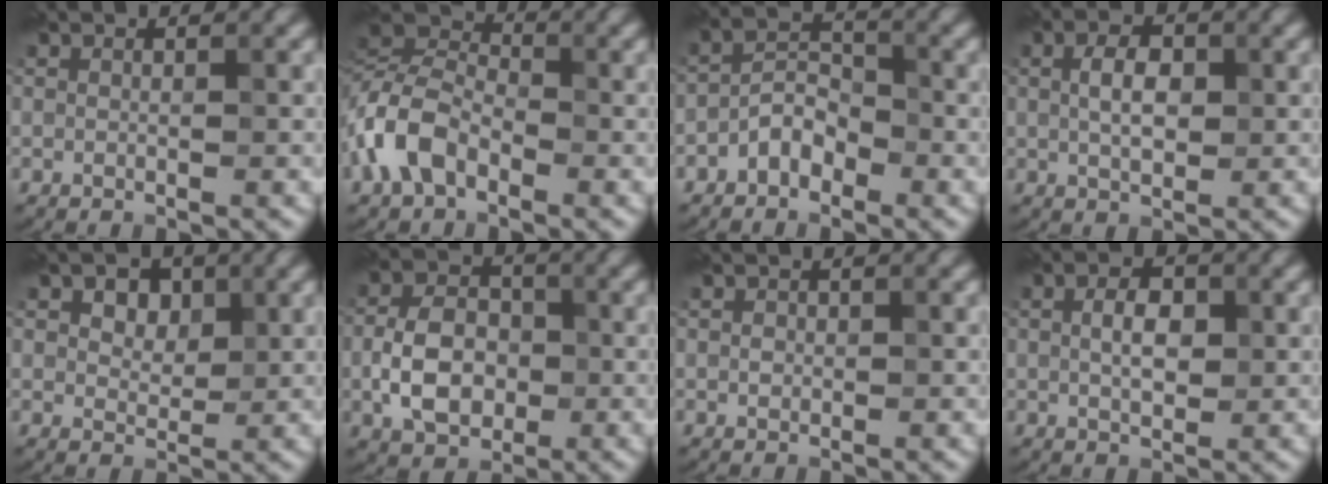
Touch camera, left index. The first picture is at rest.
{"total": 5.9, "force": [-2.8, 3.8, 3.5], "torque": [-0.079, 0.006, -0.073]}
{"total": 2.6, "force": [-1.6, 1.5, 1.4], "torque": [-0.022, 0.013, -0.035]}
{"total": 3.0, "force": [0.6, 1.6, 2.4], "torque": [-0.049, 0.004, 0.008]}
{"total": 3.4, "force": [1.8, 2.1, 2.0], "torque": [-0.028, 0.009, 0.014]}
{"total": 5.6, "force": [-1.1, 4.0, 3.7], "torque": [-0.074, 0.003, -0.024]}
{"total": 0.5, "force": [0.0, 0.5, 0.2], "torque": [-0.003, 0.000, -0.003]}
{"total": 2.6, "force": [0.4, 1.4, 2.2], "torque": [-0.042, 0.003, 0.006]}